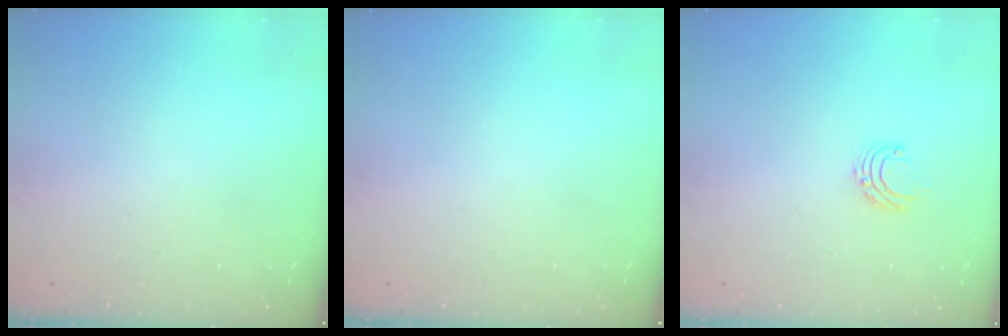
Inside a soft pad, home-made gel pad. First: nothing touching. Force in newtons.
{"total": 0.0}
{"total": 5.2, "press": 5.1, "slide": 0.5}